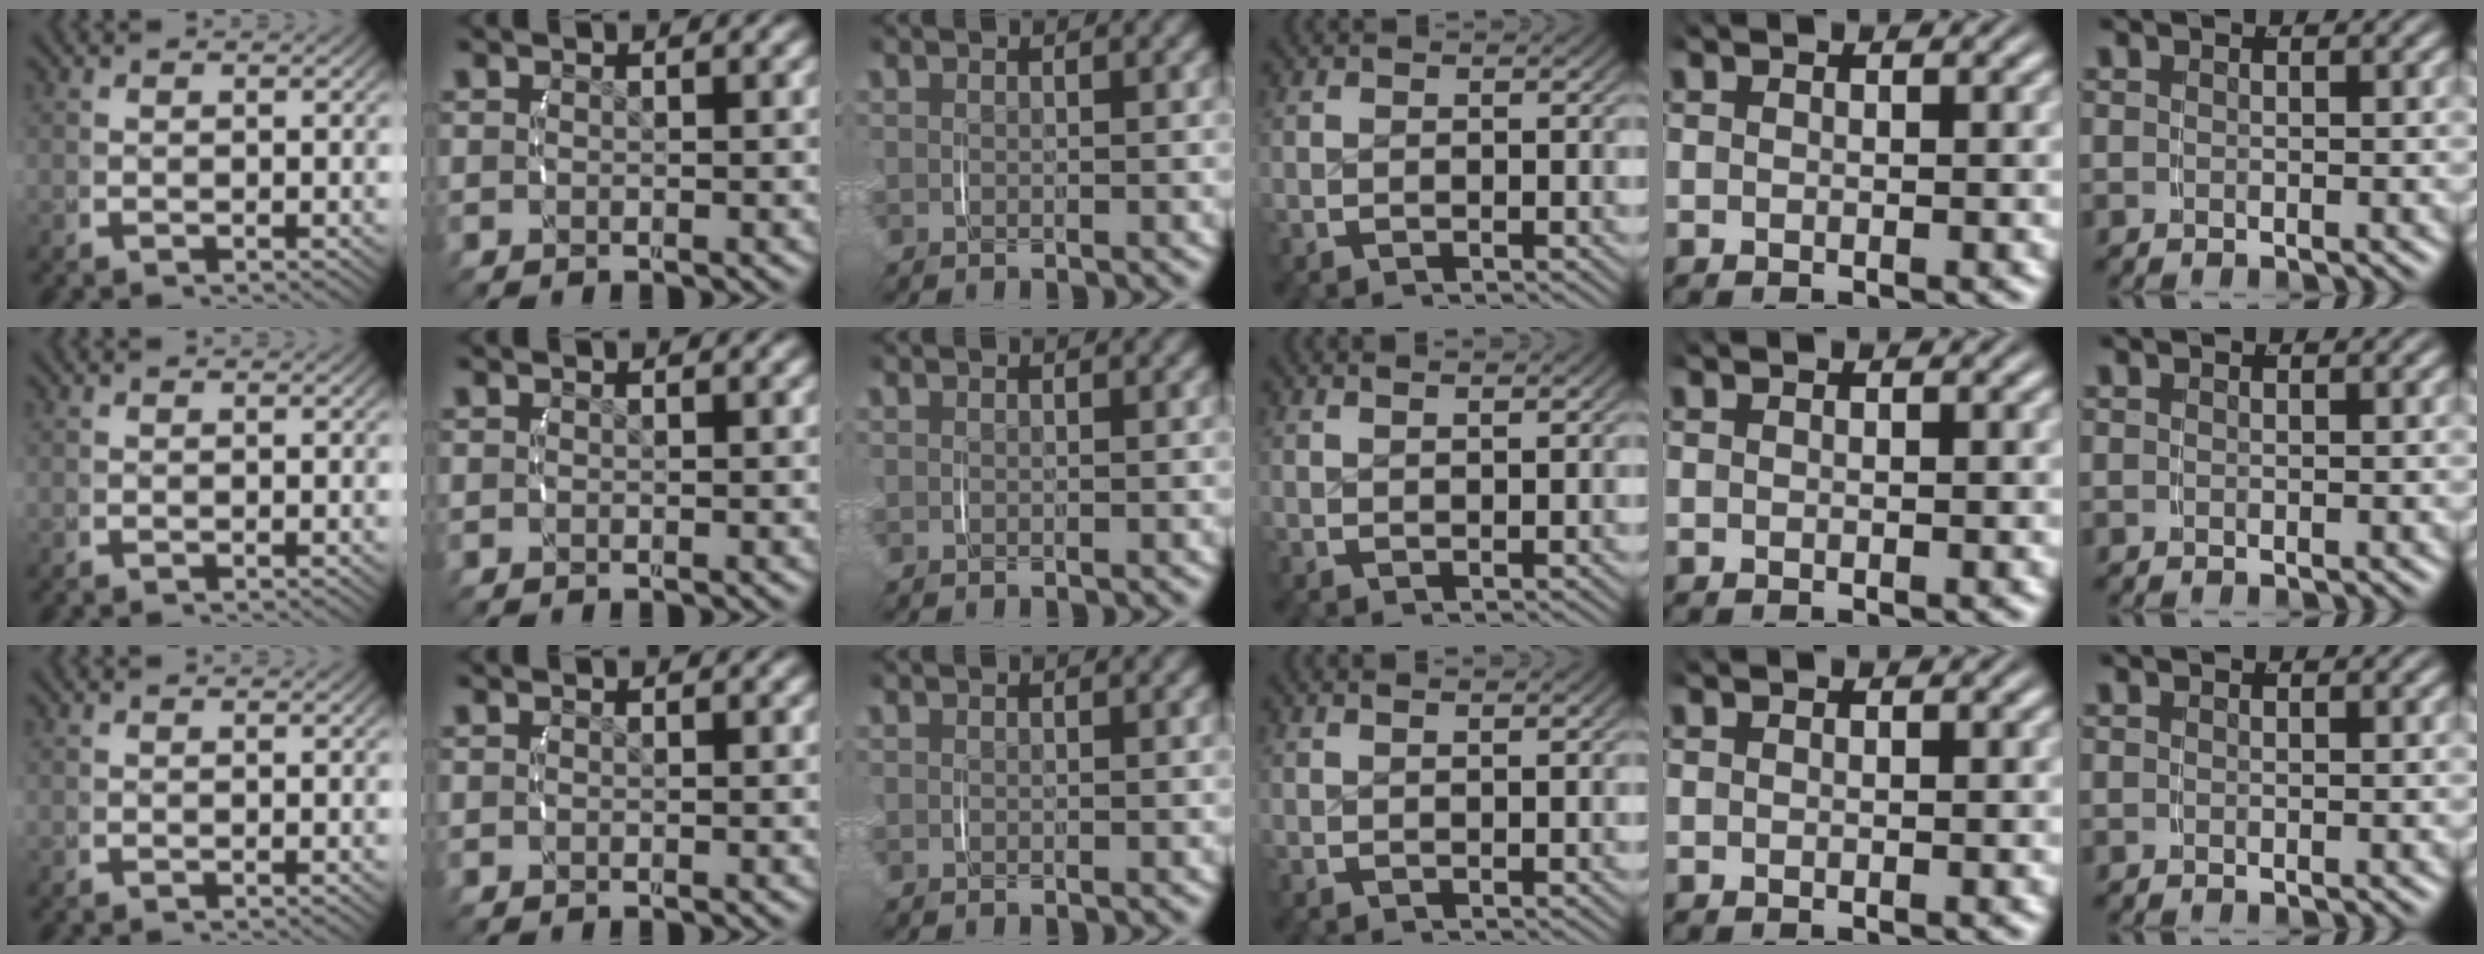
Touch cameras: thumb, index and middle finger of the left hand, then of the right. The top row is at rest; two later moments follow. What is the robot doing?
{"motion": "lift_and_place", "object": "string"}